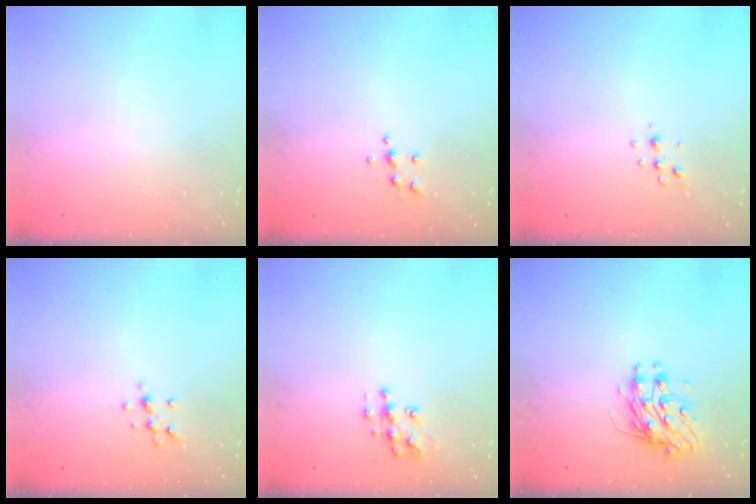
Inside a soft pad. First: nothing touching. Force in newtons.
{"total": 4.9, "press": 4.9, "slide": 0.7}
{"total": 3.8, "press": 3.6, "slide": 1.4}
{"total": 6.0, "press": 5.6, "slide": 2.0}
{"total": 8.5, "press": 8.5, "slide": 0.5}
{"total": 9.2, "press": 9.2, "slide": 0.1}